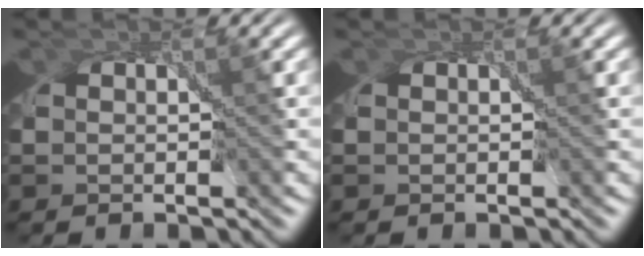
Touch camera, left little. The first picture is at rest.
{"total": 0.0}